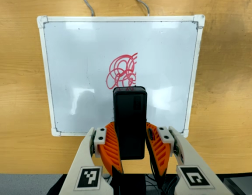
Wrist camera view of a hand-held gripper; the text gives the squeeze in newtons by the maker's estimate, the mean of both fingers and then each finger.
{"total": 8.7, "left": 7.2, "right": 10.2}